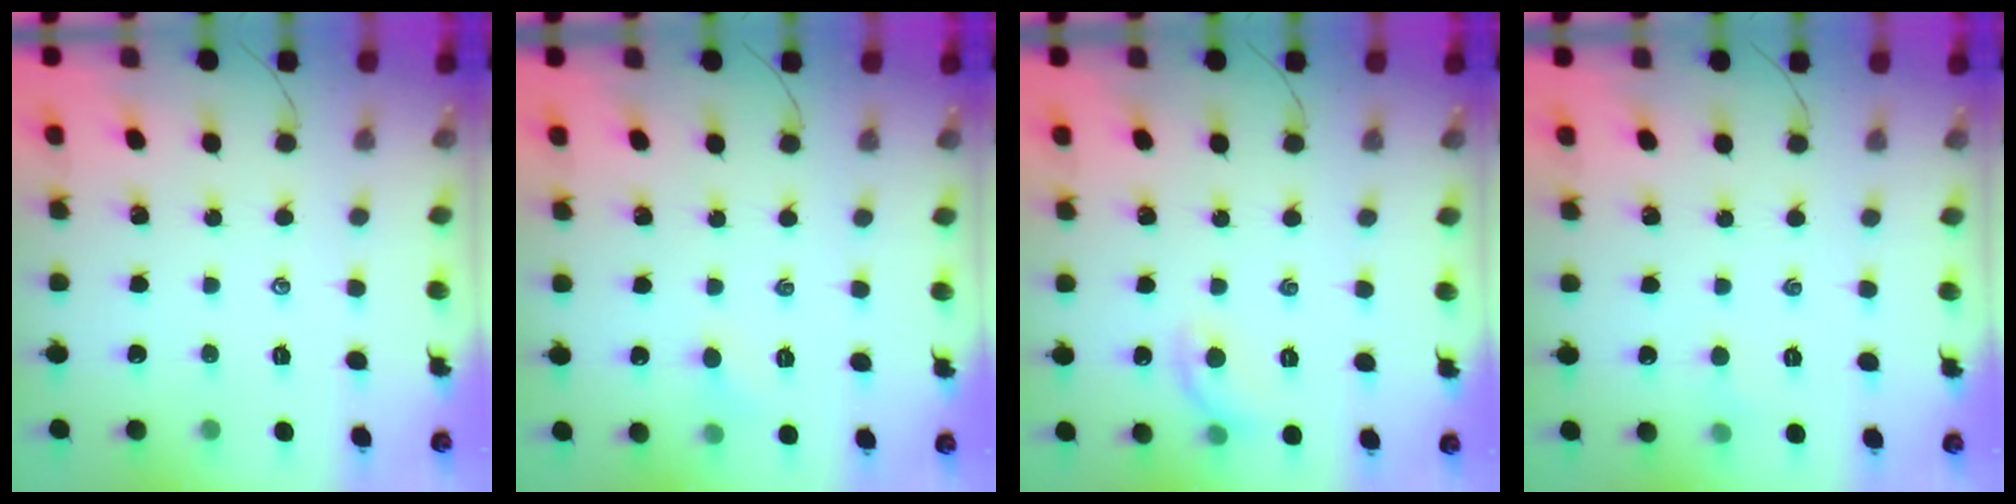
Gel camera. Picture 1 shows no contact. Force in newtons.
{"total": 3.8, "press": 3.6, "slide": 1.2}
{"total": 6.9, "press": 6.8, "slide": 0.9}
{"total": 2.6, "press": 2.4, "slide": 0.8}